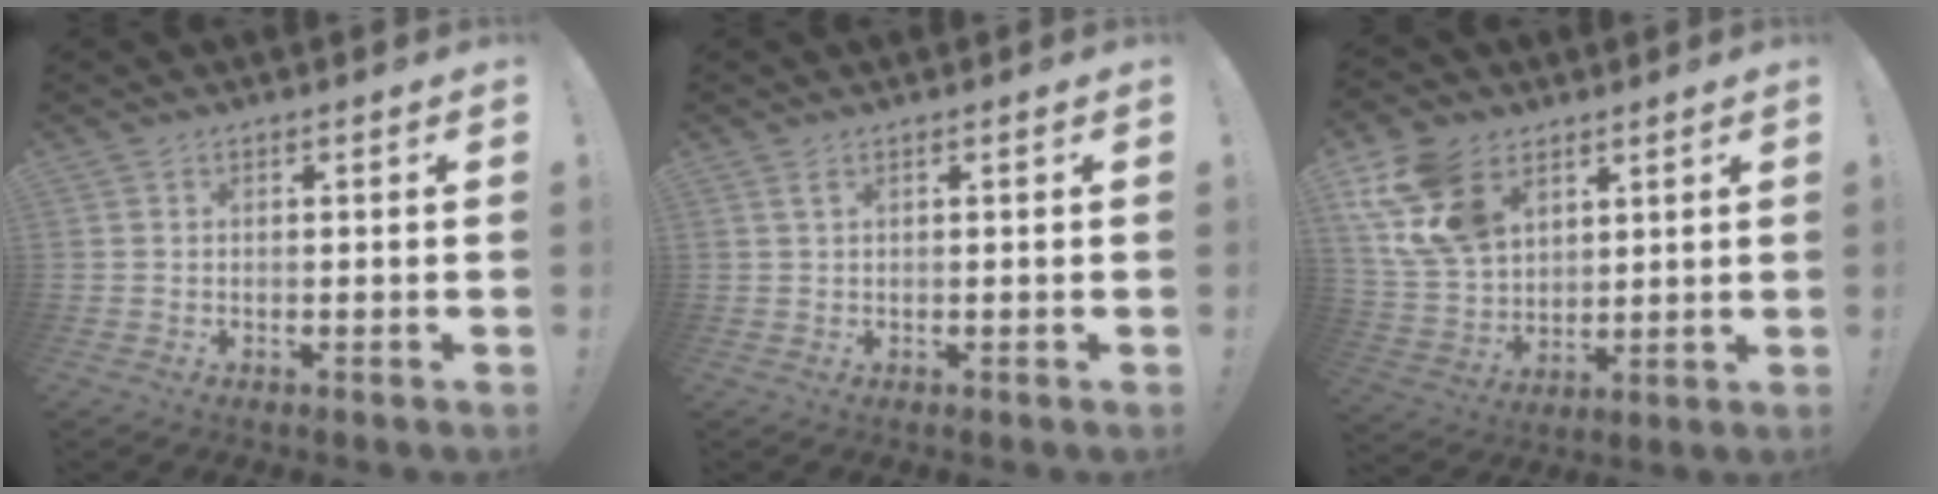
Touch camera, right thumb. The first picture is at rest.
{"total": 1.5, "force": [0.8, 0.1, 1.2], "torque": [-0.017, -0.002, 0.011]}
{"total": 16.3, "force": [8.2, 11.1, 8.5], "torque": [-0.169, -0.035, 0.162]}